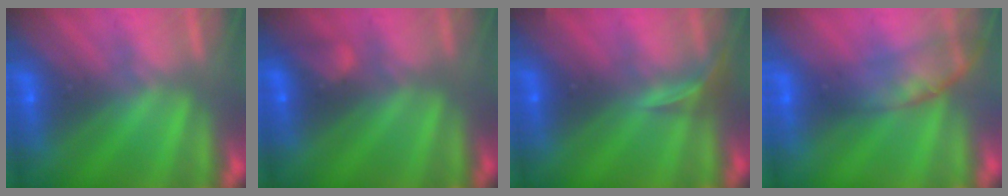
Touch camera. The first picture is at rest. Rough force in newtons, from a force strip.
{"total": 2.1}
{"total": 2.9}
{"total": 2.7}